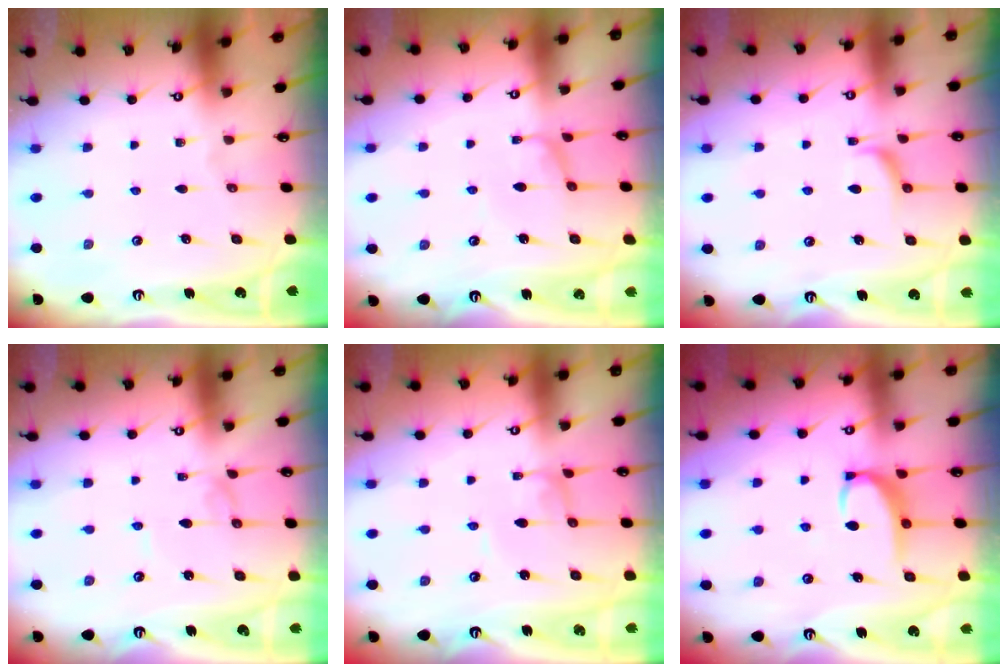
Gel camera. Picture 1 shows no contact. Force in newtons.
{"total": 0.0}
{"total": 2.2, "press": 2.1, "slide": 0.7}
{"total": 1.8, "press": 1.8, "slide": 0.1}
{"total": 2.2, "press": 2.2, "slide": 0.1}
{"total": 4.1, "press": 4.0, "slide": 1.0}